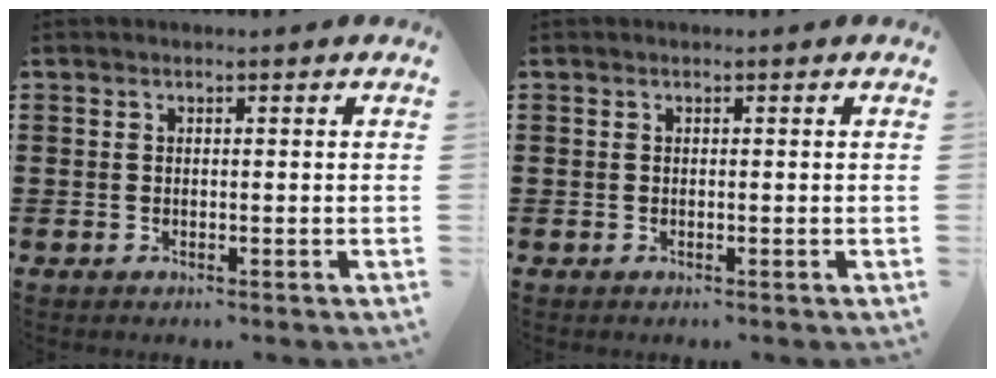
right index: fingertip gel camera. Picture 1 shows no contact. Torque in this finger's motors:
{"motor_torque": [0.01, 0.05, 0.00, 0.00]}